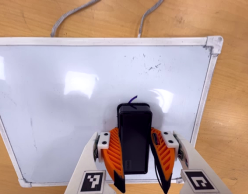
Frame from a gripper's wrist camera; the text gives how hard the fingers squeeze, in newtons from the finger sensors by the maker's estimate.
{"total": 10.3, "left": 10.5, "right": 10.1}